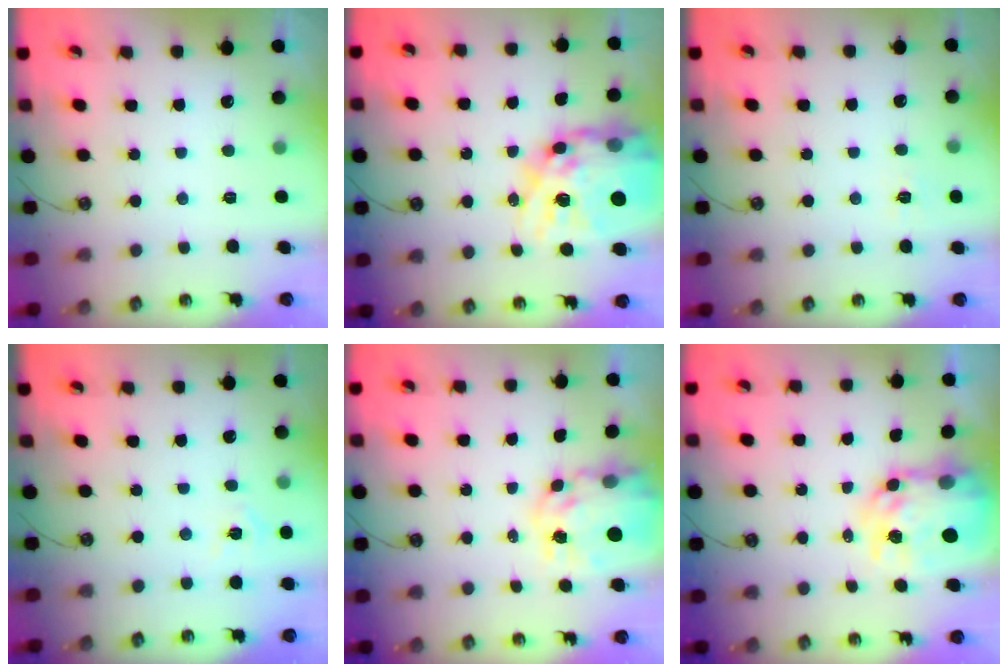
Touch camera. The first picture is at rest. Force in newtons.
{"total": 26.7, "press": 26.6, "slide": 2.6}
{"total": 4.8, "press": 4.8, "slide": 0.6}
{"total": 5.9, "press": 5.9, "slide": 0.6}
{"total": 11.1, "press": 11.1, "slide": 0.9}
{"total": 11.7, "press": 11.7, "slide": 1.0}